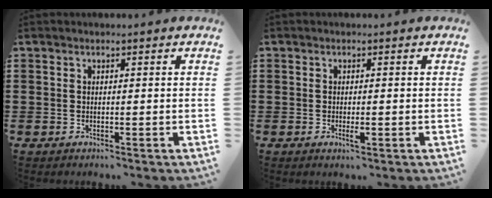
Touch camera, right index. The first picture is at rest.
{"total": 1.6, "force": [-0.5, 0.4, 1.4], "torque": [-0.033, -0.004, -0.011]}